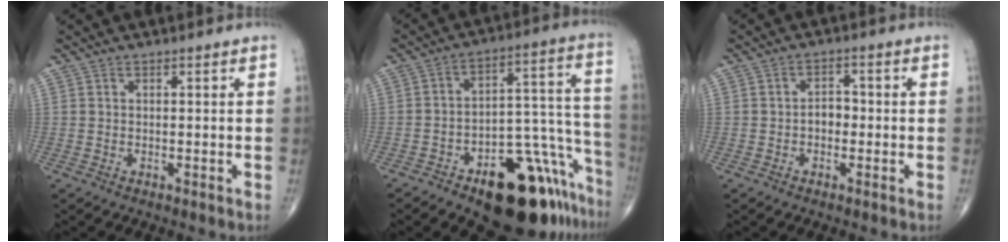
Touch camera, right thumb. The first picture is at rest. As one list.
[{"total": 22.6, "force": [-13.2, 9.6, 15.6], "torque": [-0.120, 0.113, -0.183]}, {"total": 3.0, "force": [-0.7, 2.2, 2.0], "torque": [-0.017, 0.014, -0.018]}]